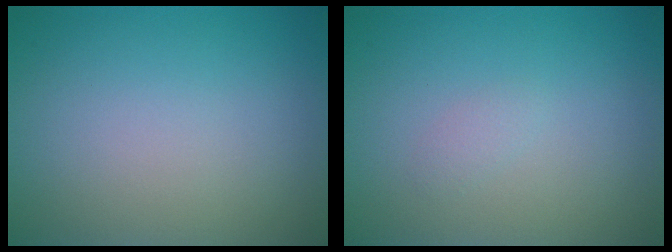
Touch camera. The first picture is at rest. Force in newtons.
{"total": 0.6, "press": 0.6, "slide": 0.0}